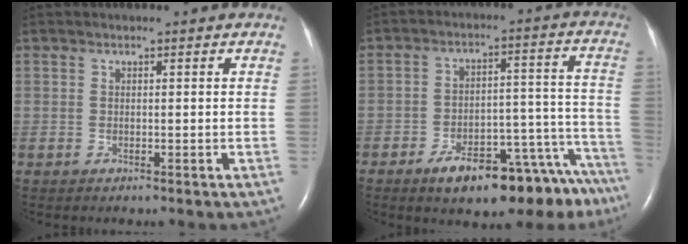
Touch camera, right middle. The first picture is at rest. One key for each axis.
{"total": 18.4, "fx": -14.7, "fy": 5.1, "fz": 9.8, "tx": -0.047, "ty": 0.052, "tz": -0.200}